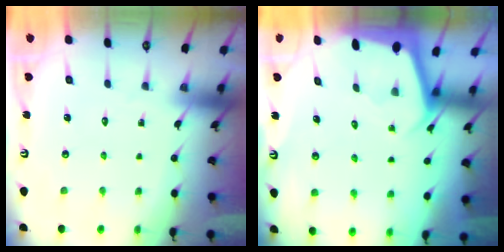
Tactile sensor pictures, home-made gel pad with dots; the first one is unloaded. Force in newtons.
{"total": 1.9, "press": 1.9, "slide": 0.0}